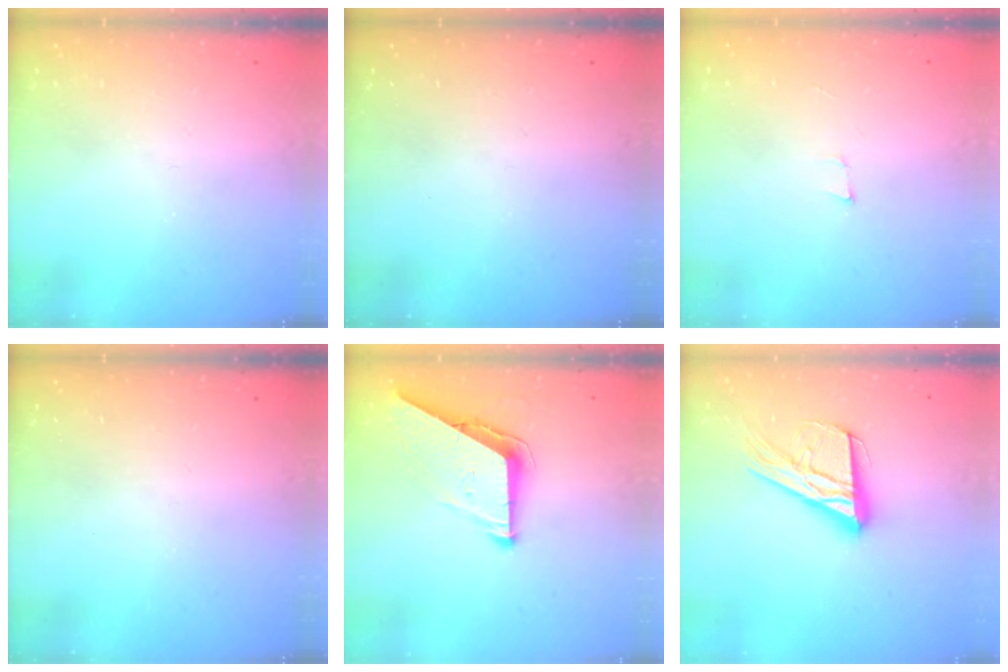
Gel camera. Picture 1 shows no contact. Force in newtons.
{"total": 0.0}
{"total": 3.5, "press": 2.3, "slide": 2.6}
{"total": 0.0}
{"total": 8.8, "press": 8.7, "slide": 0.4}
{"total": 17.6, "press": 17.5, "slide": 1.7}